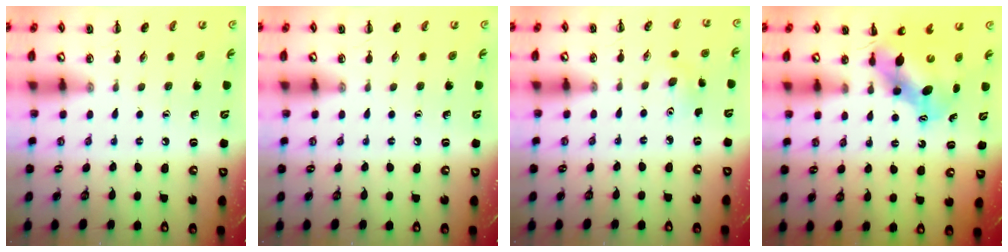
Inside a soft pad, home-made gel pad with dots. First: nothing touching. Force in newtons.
{"total": 0.0}
{"total": 3.9, "press": 3.7, "slide": 1.1}
{"total": 6.4, "press": 6.3, "slide": 1.5}